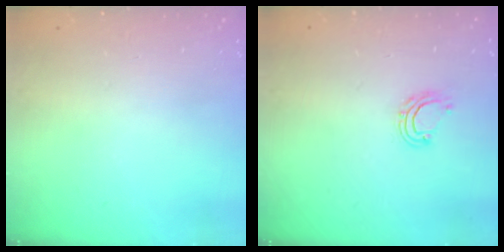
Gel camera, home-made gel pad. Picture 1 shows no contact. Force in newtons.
{"total": 6.1, "press": 6.0, "slide": 1.1}